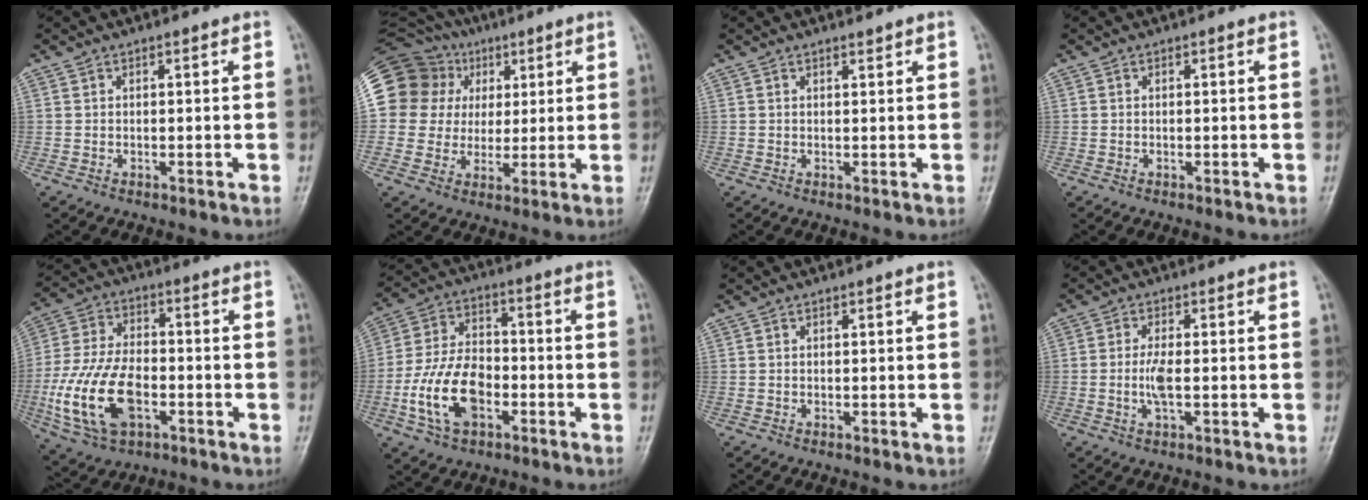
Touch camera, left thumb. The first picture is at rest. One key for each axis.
{"total": 21.7, "fx": 6.2, "fy": 19.5, "fz": 7.2, "tx": -0.155, "ty": 0.063, "tz": 0.125}
{"total": 0.8, "fx": 0.7, "fy": 0.1, "fz": 0.2, "tx": -0.002, "ty": -0.007, "tz": 0.012}
{"total": 0.0}
{"total": 16.7, "fx": -4.8, "fy": 9.8, "fz": 12.7, "tx": -0.252, "ty": 0.012, "tz": -0.087}
{"total": 13.4, "fx": -4.4, "fy": 8.2, "fz": 9.7, "tx": -0.184, "ty": 0.025, "tz": -0.085}
{"total": 0.0}
{"total": 3.8, "fx": -0.6, "fy": 1.2, "fz": 3.6, "tx": -0.081, "ty": -0.002, "tz": -0.014}